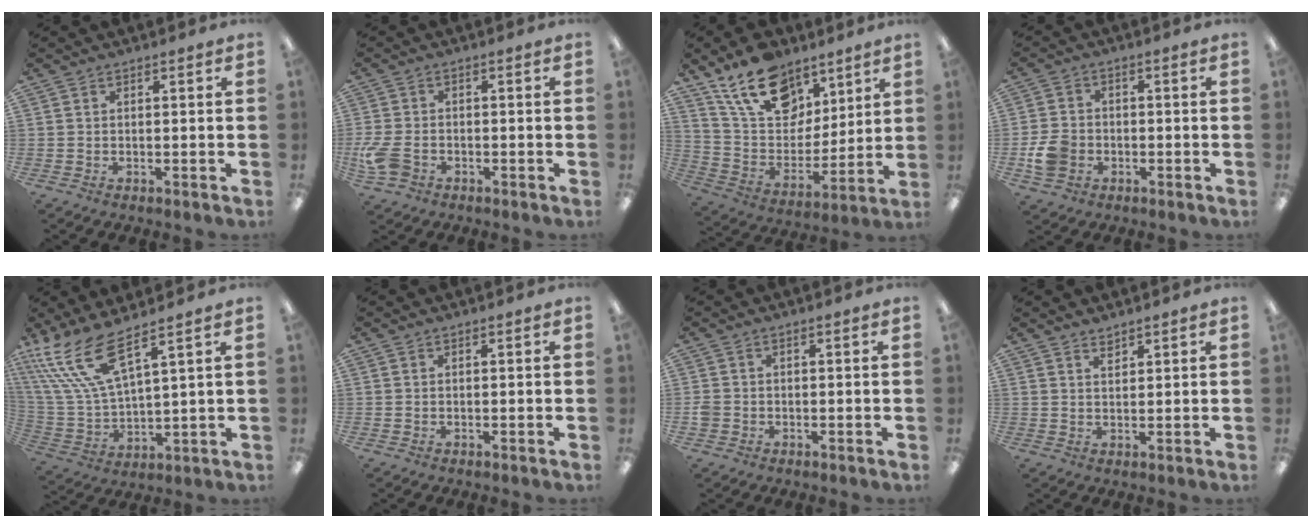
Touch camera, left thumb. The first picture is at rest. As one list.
[{"total": 5.9, "force": [-2.5, 4.0, 3.6], "torque": [-0.094, 0.004, -0.051]}, {"total": 18.7, "force": [12.1, 11.3, 8.6], "torque": [-0.157, -0.055, 0.226]}, {"total": 6.6, "force": [-2.2, 5.4, 3.2], "torque": [-0.062, 0.009, -0.040]}, {"total": 15.6, "force": [9.8, 5.1, 11.0], "torque": [-0.260, -0.047, 0.175]}, {"total": 0.0}, {"total": 1.8, "force": [-0.7, 1.6, 0.7], "torque": [-0.011, 0.002, -0.013]}, {"total": 1.8, "force": [1.7, 0.5, 0.3], "torque": [0.000, -0.006, 0.031]}]